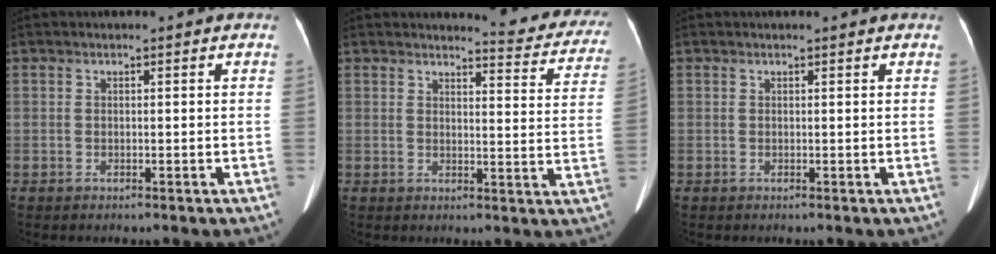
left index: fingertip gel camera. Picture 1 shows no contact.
{"total": 10.6, "force": [10.3, 1.6, 2.2], "torque": [-0.004, -0.051, 0.092]}
{"total": 0.9, "force": [0.8, 0.1, 0.3], "torque": [-0.008, 0.005, 0.012]}